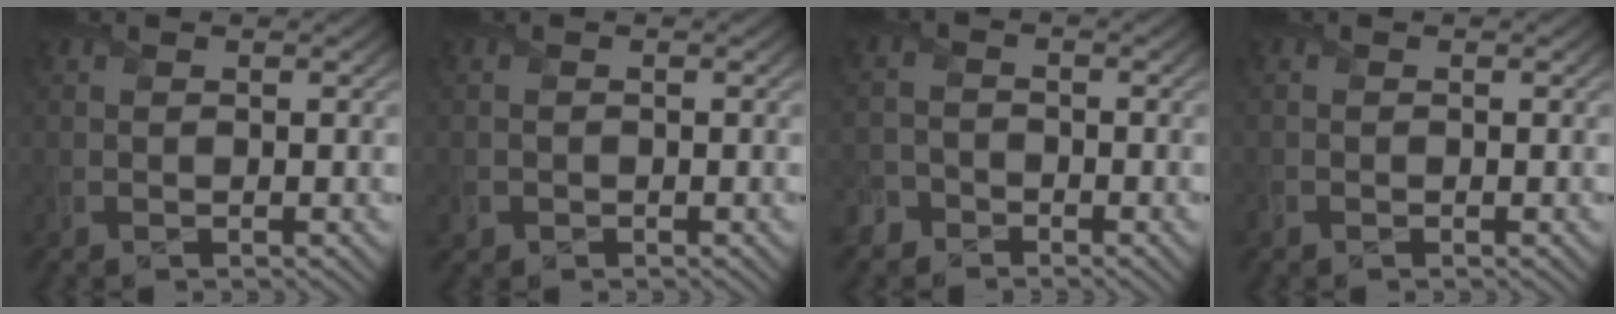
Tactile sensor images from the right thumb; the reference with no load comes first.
{"total": 1.0, "force": [-0.5, 0.9, 0.0], "torque": [0.003, -0.007, -0.013]}
{"total": 2.8, "force": [-2.3, 1.6, 0.3], "torque": [-0.001, 0.001, -0.057]}
{"total": 0.5, "force": [-0.4, 0.3, 0.0], "torque": [-0.002, -0.005, -0.008]}